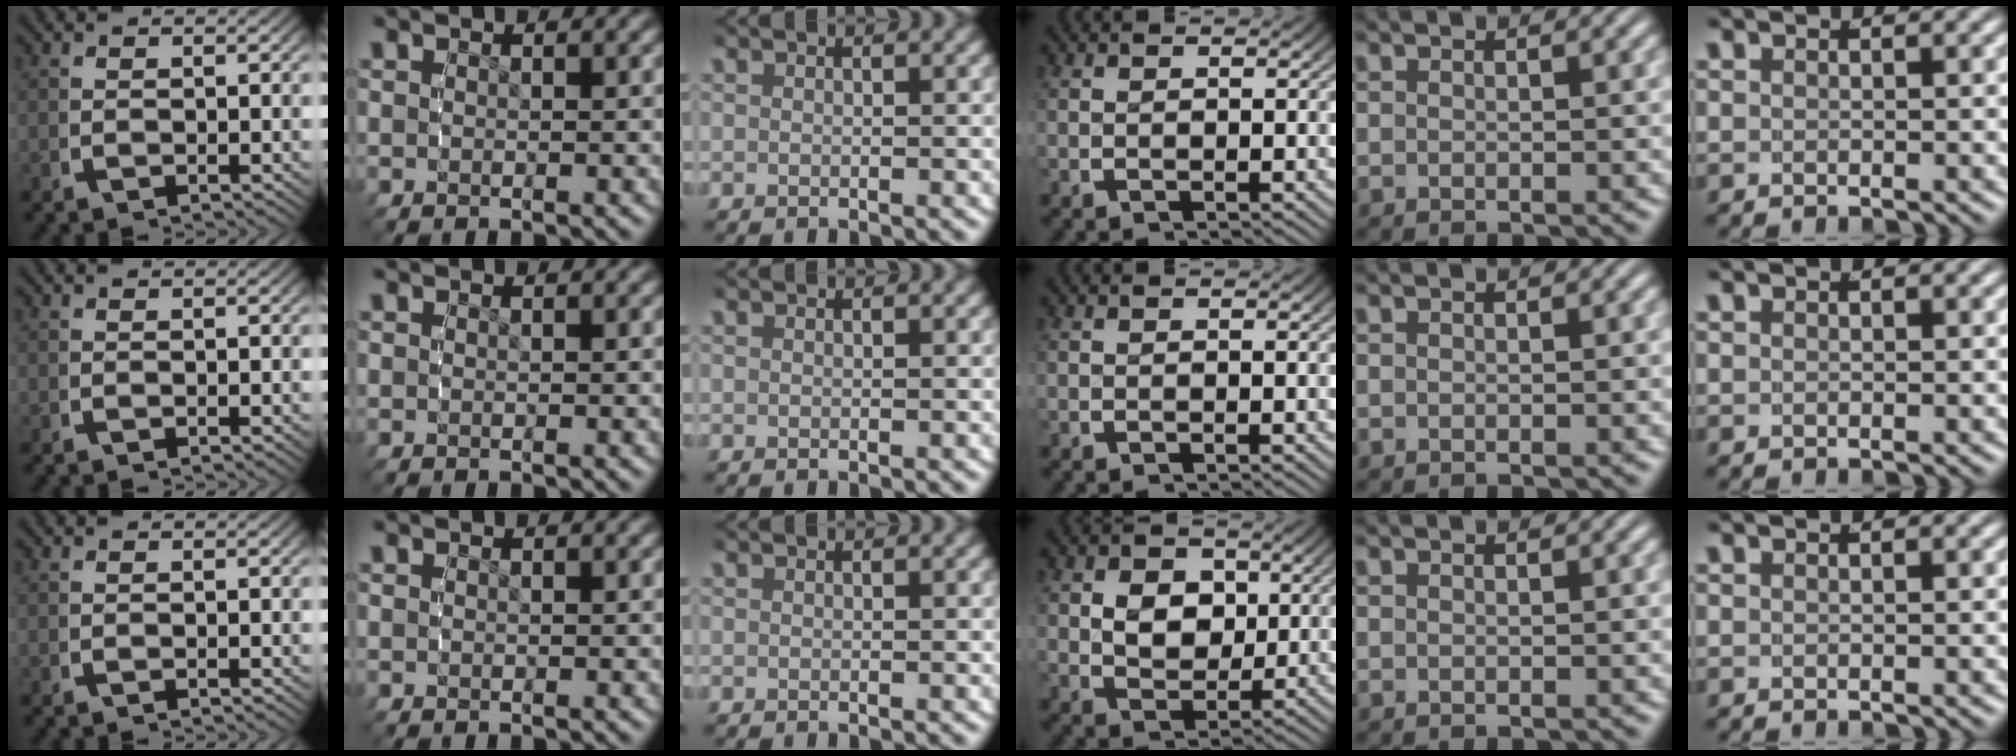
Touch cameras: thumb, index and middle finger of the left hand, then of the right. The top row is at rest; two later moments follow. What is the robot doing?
{"motion": "grasp_and_lifting", "object": "camera"}